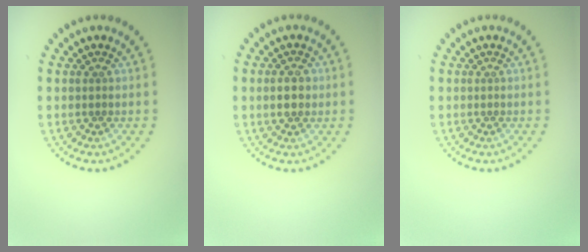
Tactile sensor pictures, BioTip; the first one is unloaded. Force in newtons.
{"total": 2.5, "press": 2.5, "slide": 0.0}
{"total": 0.0}